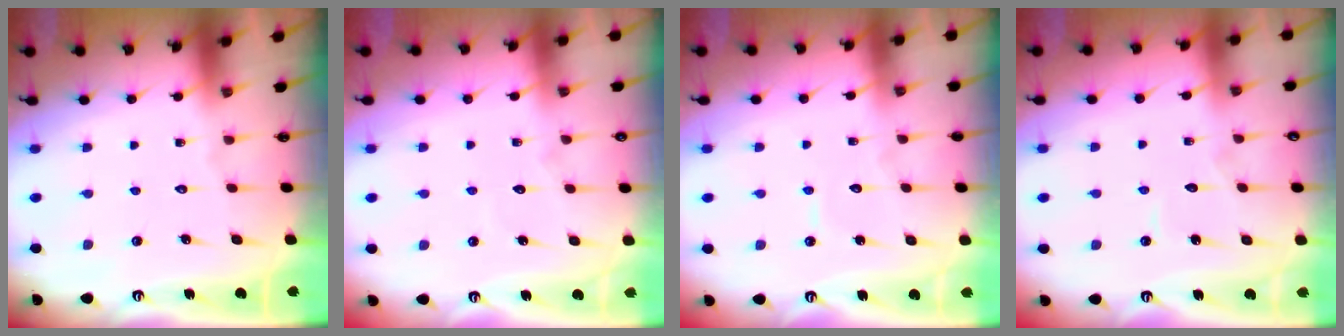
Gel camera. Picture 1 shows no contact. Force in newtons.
{"total": 3.0, "press": 3.0, "slide": 0.3}
{"total": 3.7, "press": 3.7, "slide": 0.1}
{"total": 3.7, "press": 3.7, "slide": 0.2}